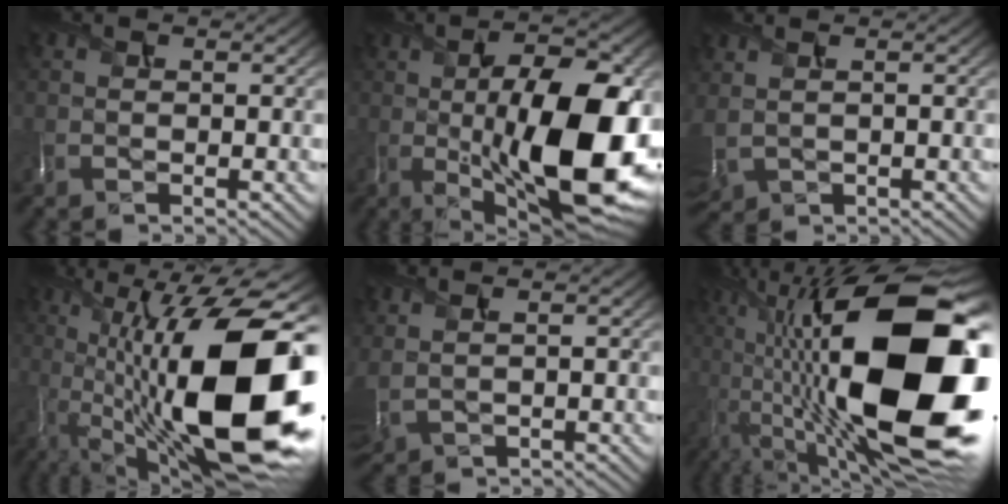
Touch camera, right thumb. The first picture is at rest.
{"total": 16.9, "force": [-1.5, 6.5, 15.5], "torque": [-0.223, 0.009, -0.029]}
{"total": 2.4, "force": [1.0, 1.5, 1.6], "torque": [-0.047, 0.003, 0.033]}
{"total": 20.2, "force": [-2.2, 7.6, 18.5], "torque": [-0.312, 0.006, -0.035]}
{"total": 2.7, "force": [1.7, 1.2, 1.8], "torque": [-0.046, 0.012, 0.033]}
{"total": 21.8, "force": [-1.5, 9.4, 19.6], "torque": [-0.360, -0.009, -0.021]}